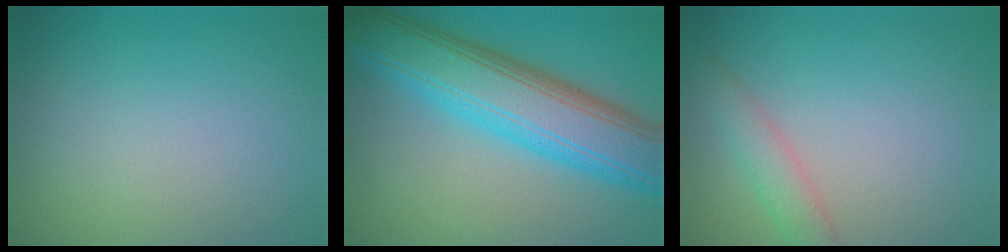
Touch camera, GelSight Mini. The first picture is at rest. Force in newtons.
{"total": 10.1, "press": 10.1, "slide": 0.4}
{"total": 2.2, "press": 2.2, "slide": 0.2}